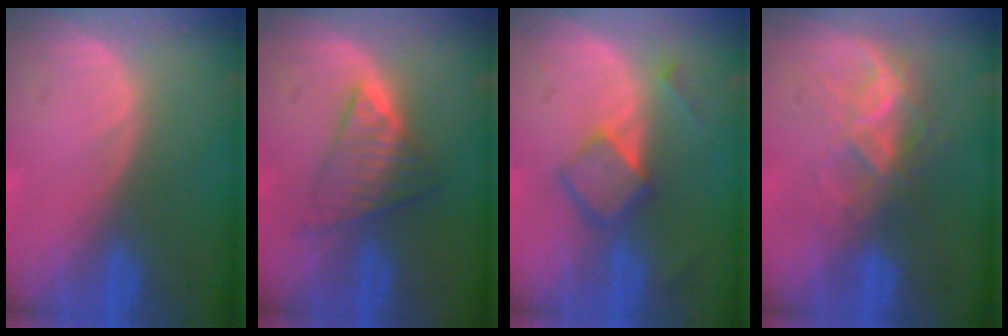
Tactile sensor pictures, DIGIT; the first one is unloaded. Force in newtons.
{"total": 5.9, "press": 5.9, "slide": 0.8}
{"total": 5.7, "press": 4.9, "slide": 3.0}
{"total": 7.0, "press": 5.9, "slide": 3.7}